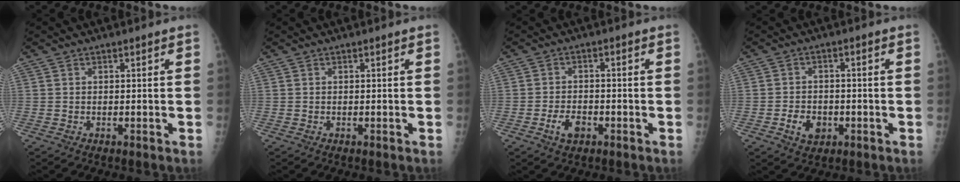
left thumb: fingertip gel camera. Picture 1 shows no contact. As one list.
[{"total": 0.0}, {"total": 4.2, "force": [-2.1, 2.5, 2.7], "torque": [-0.042, 0.014, -0.037]}, {"total": 4.9, "force": [-1.9, 3.7, 2.7], "torque": [-0.034, 0.011, -0.027]}]